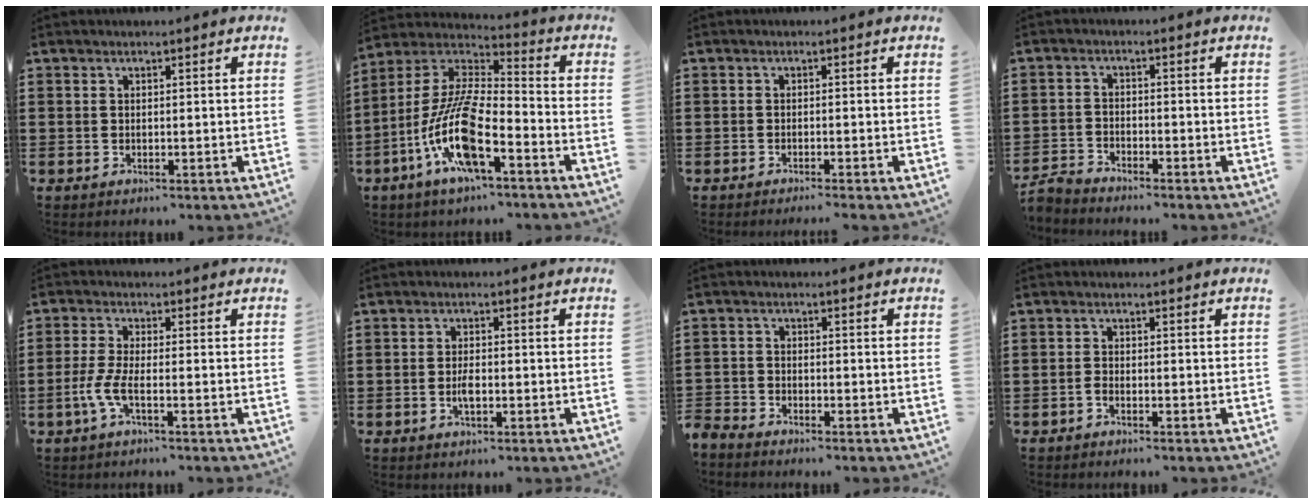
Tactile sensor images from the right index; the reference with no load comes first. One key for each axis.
{"total": 13.0, "fx": -6.5, "fy": 3.3, "fz": 10.8, "tx": -0.258, "ty": -0.018, "tz": -0.139}
{"total": 0.8, "fx": -0.8, "fy": -0.2, "fz": 0.3, "tx": -0.006, "ty": -0.001, "tz": -0.015}
{"total": 2.8, "fx": -2.7, "fy": 0.3, "fz": 0.2, "tx": -0.015, "ty": 0.002, "tz": -0.060}
{"total": 4.0, "fx": -1.6, "fy": 0.8, "fz": 3.6, "tx": -0.090, "ty": -0.011, "tz": -0.038}
{"total": 2.8, "fx": -0.8, "fy": 1.1, "fz": 2.5, "tx": -0.053, "ty": -0.001, "tz": -0.017}
{"total": 2.5, "fx": -2.5, "fy": 0.2, "fz": -0.2, "tx": -0.011, "ty": -0.001, "tz": -0.056}
{"total": 0.8, "fx": -0.7, "fy": 0.2, "fz": 0.4, "tx": -0.010, "ty": -0.003, "tz": -0.012}